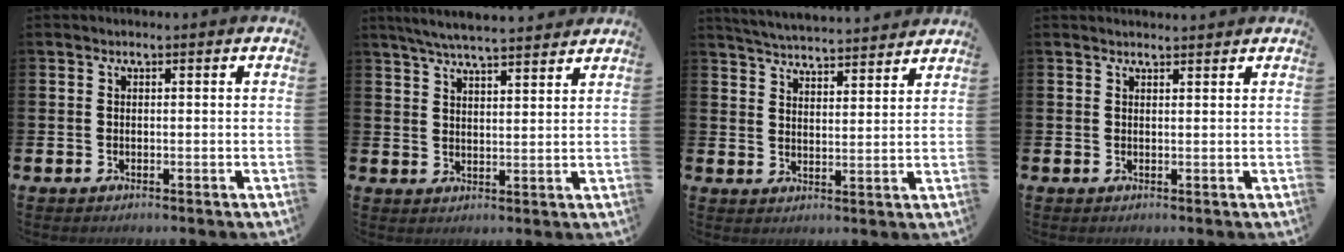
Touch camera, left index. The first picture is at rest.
{"total": 5.7, "force": [5.5, 0.2, 1.6], "torque": [-0.045, -0.023, 0.099]}
{"total": 5.1, "force": [5.1, 0.1, 0.3], "torque": [-0.029, -0.035, 0.090]}
{"total": 1.2, "force": [1.2, 0.1, 0.0], "torque": [0.007, -0.006, 0.020]}